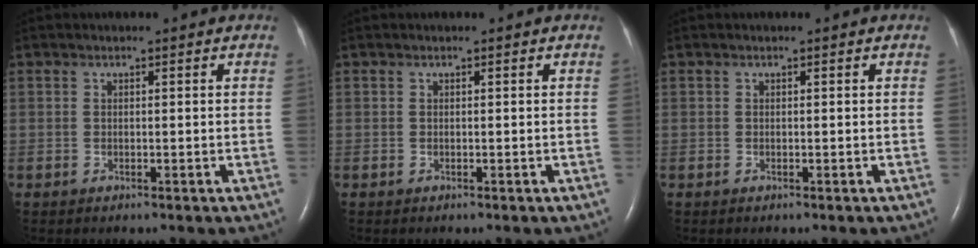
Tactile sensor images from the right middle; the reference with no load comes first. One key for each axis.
{"total": 0.0}
{"total": 0.0}